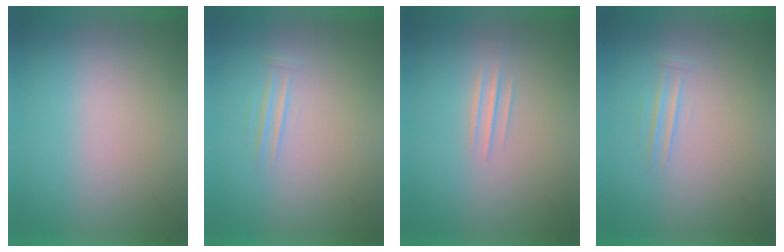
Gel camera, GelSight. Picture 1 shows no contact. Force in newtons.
{"total": 1.1}
{"total": 1.0}
{"total": 1.1}